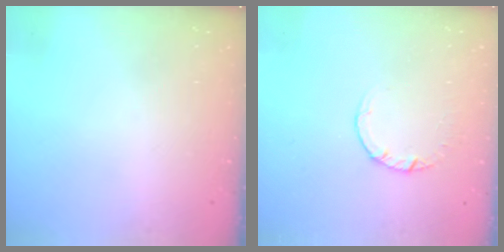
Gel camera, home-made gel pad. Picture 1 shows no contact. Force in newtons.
{"total": 2.5, "press": 2.5, "slide": 0.2}